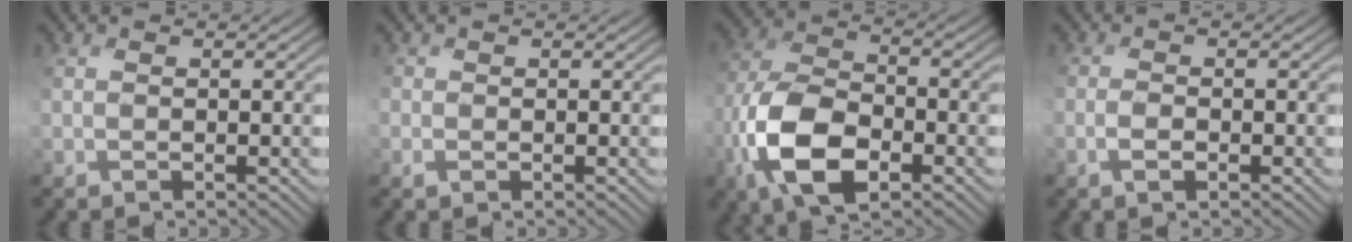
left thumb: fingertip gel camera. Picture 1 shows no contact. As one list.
[{"total": 1.1, "force": [-0.3, 1.0, 0.4], "torque": [-0.012, -0.004, -0.009]}, {"total": 11.9, "force": [-5.0, 6.1, 8.9], "torque": [-0.202, -0.009, -0.107]}, {"total": 1.8, "force": [-0.9, 0.8, 1.4], "torque": [-0.029, 0.001, -0.019]}]